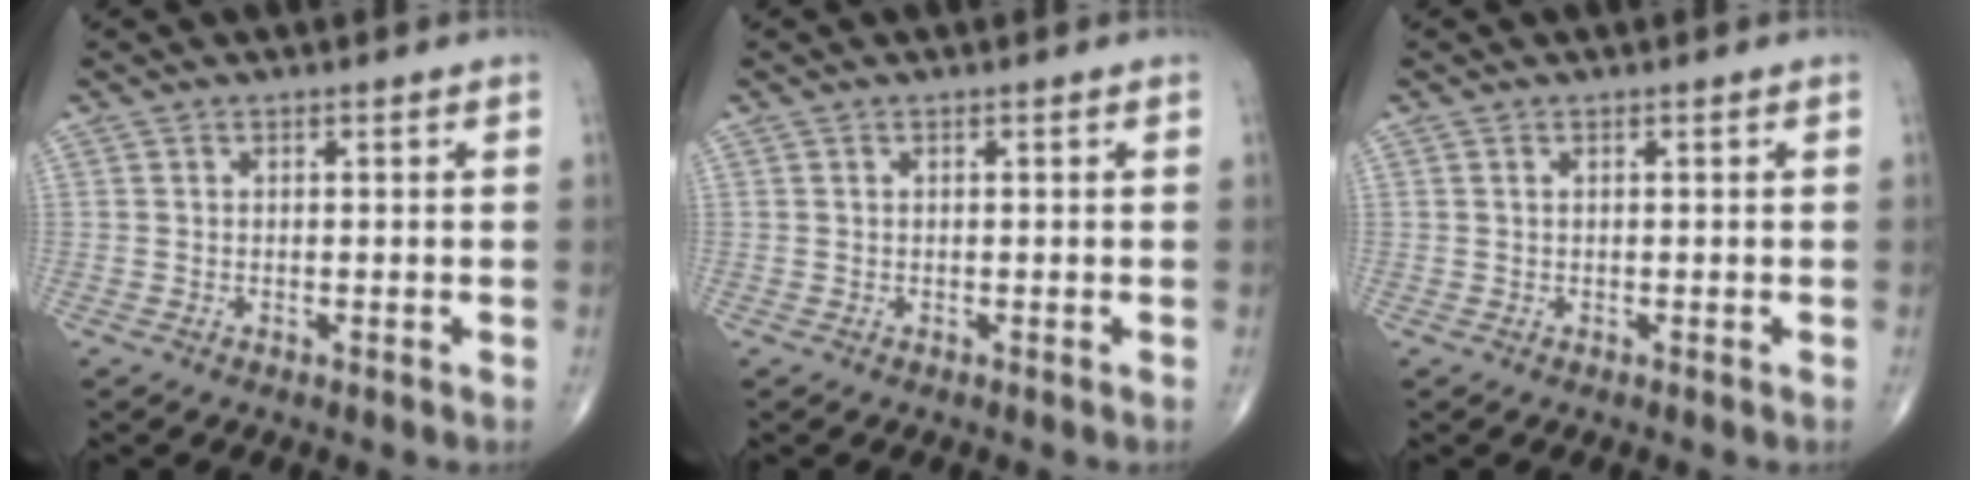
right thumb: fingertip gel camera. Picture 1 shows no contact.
{"total": 0.0}
{"total": 0.0}